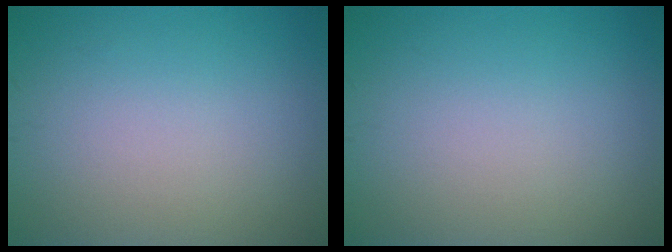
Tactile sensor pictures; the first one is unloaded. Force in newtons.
{"total": 0.0}